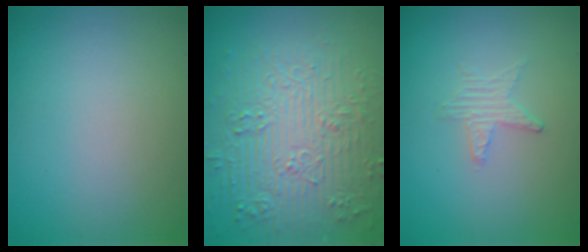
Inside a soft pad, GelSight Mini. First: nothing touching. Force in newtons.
{"total": 8.6, "press": 6.5, "slide": 5.5}
{"total": 0.5, "press": 0.5, "slide": 0.1}